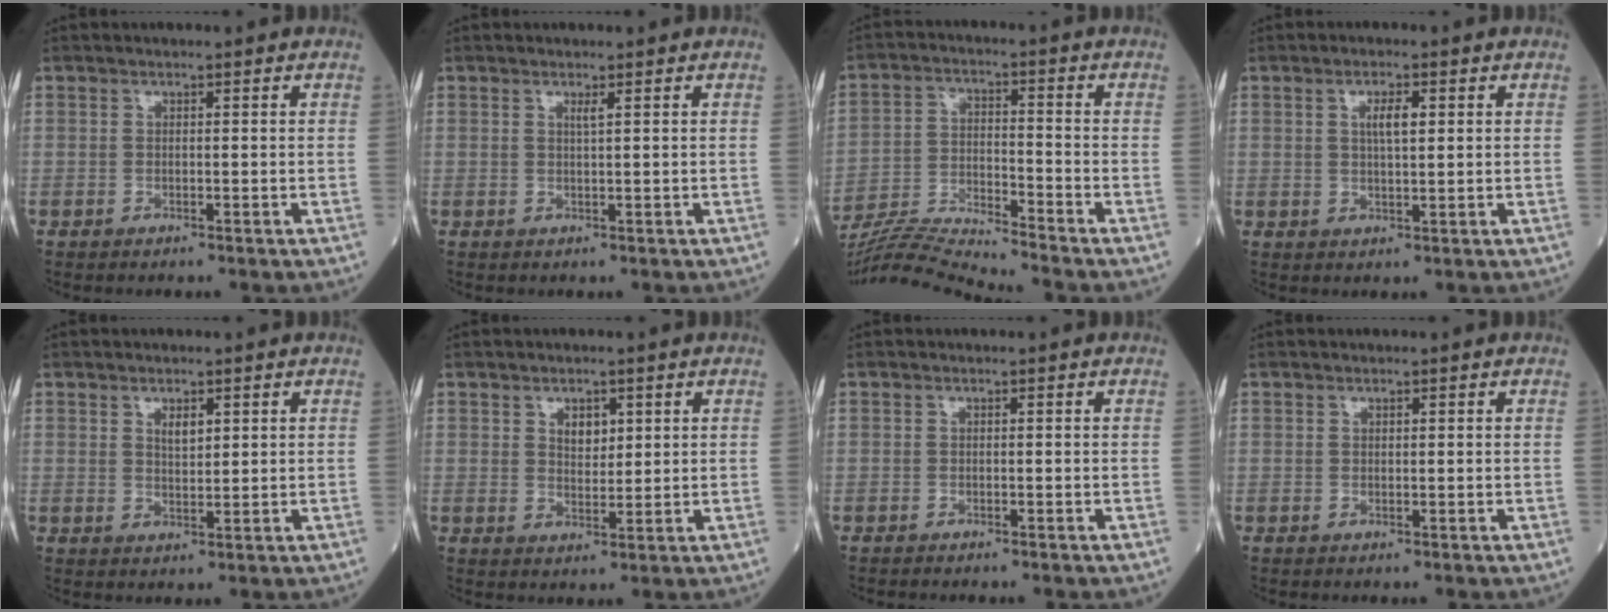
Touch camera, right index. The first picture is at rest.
{"total": 0.9, "force": [0.5, -0.2, 0.7], "torque": [-0.017, -0.004, 0.009]}
{"total": 11.0, "force": [-10.5, -2.6, 2.2], "torque": [-0.039, -0.005, -0.195]}
{"total": 3.2, "force": [1.0, 0.7, 3.0], "torque": [-0.055, 0.001, 0.018]}
{"total": 2.4, "force": [1.2, 0.9, 1.8], "torque": [-0.033, -0.002, 0.024]}
{"total": 3.1, "force": [1.4, 1.8, 2.1], "torque": [-0.032, -0.001, 0.025]}
{"total": 0.9, "force": [-0.8, 0.0, 0.3], "torque": [-0.002, 0.000, -0.013]}
{"total": 0.0}